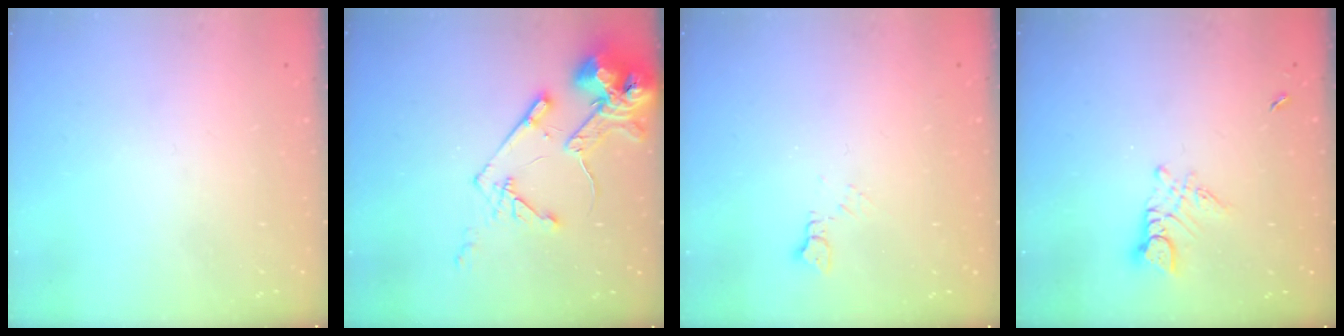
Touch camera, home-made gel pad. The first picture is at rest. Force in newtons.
{"total": 16.5, "press": 16.3, "slide": 2.0}
{"total": 3.6, "press": 3.5, "slide": 0.6}
{"total": 4.7, "press": 4.6, "slide": 0.4}